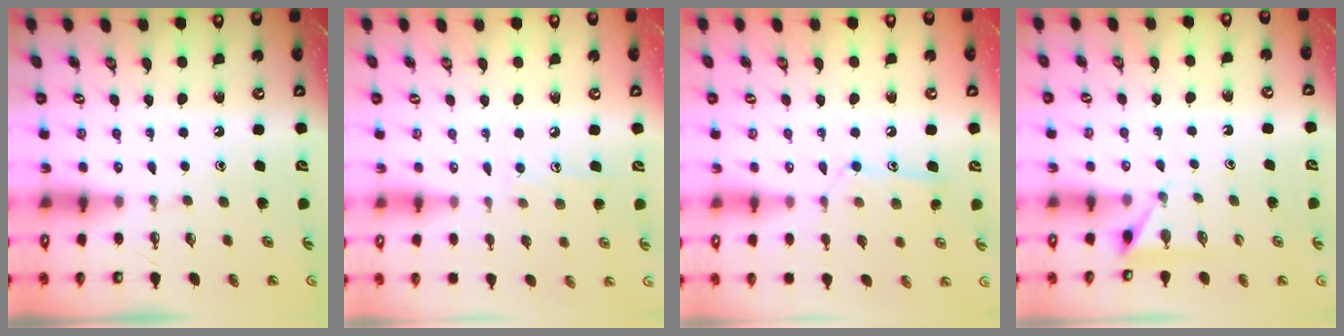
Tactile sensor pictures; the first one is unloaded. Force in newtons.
{"total": 6.9, "press": 6.9, "slide": 0.7}
{"total": 11.7, "press": 11.7, "slide": 0.6}
{"total": 3.0, "press": 2.9, "slide": 0.4}